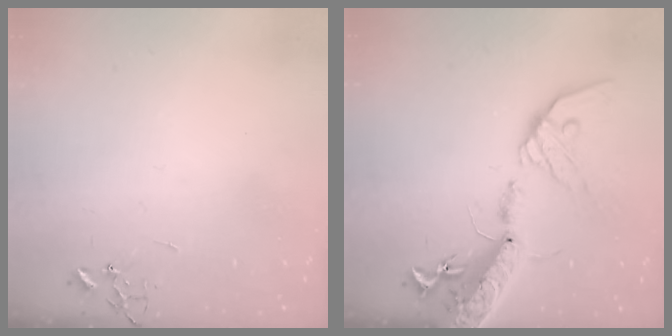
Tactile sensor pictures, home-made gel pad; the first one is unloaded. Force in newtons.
{"total": 19.5, "press": 19.0, "slide": 4.4}